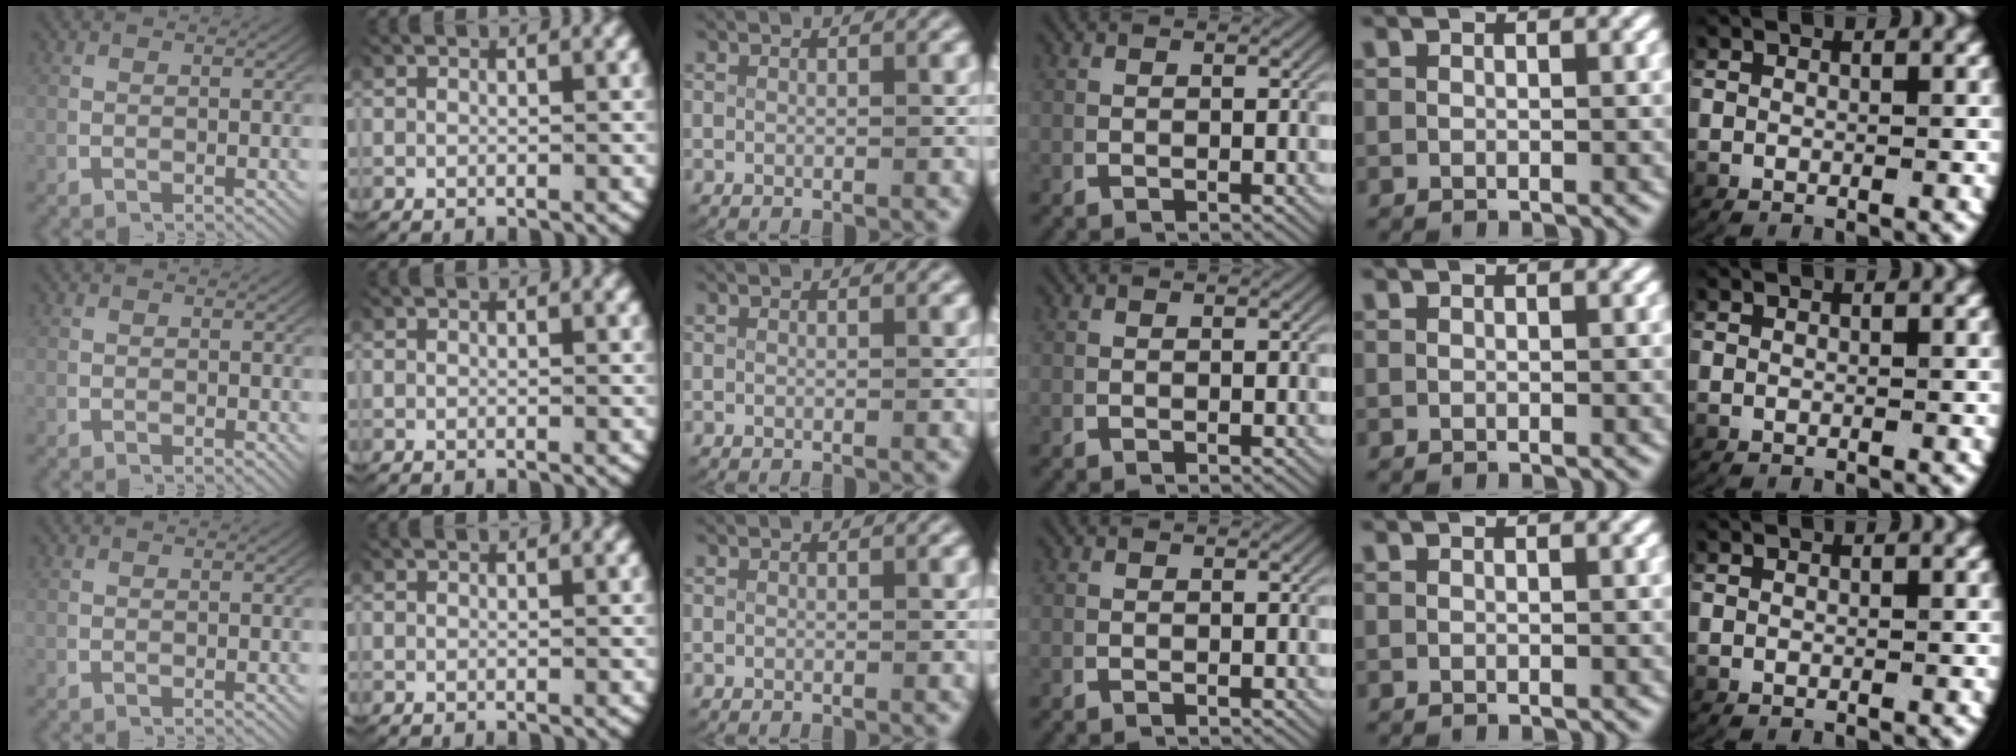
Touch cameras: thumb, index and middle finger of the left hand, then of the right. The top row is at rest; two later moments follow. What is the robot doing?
{"motion": "lift_and_place", "object": "plastic wrap"}